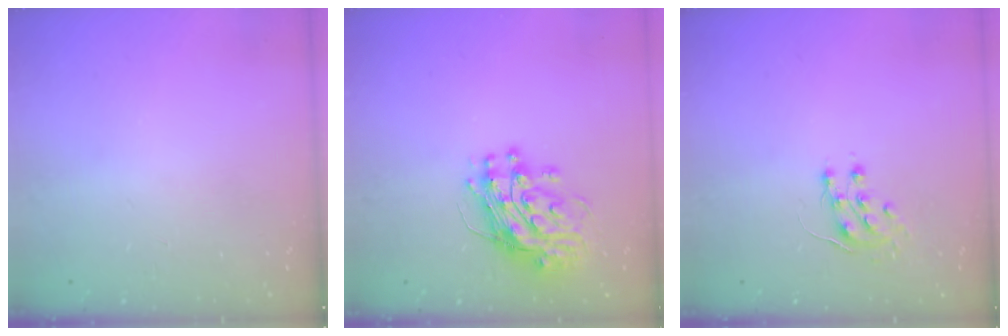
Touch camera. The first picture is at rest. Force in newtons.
{"total": 13.1, "press": 13.1, "slide": 1.3}
{"total": 7.4, "press": 7.4, "slide": 0.7}